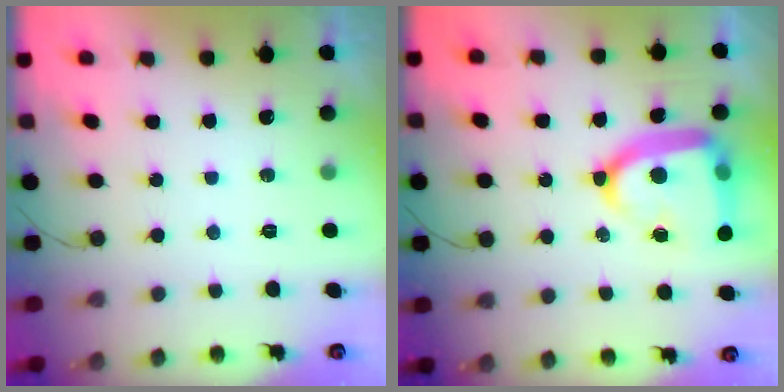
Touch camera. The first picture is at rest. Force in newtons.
{"total": 16.7, "press": 16.6, "slide": 1.6}